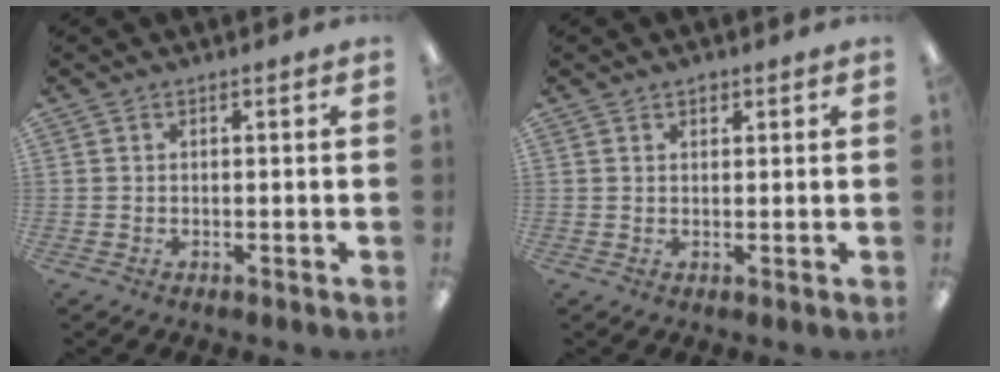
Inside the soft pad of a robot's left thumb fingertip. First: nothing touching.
{"total": 1.3, "force": [1.0, 0.9, 0.3], "torque": [0.001, -0.003, 0.017]}